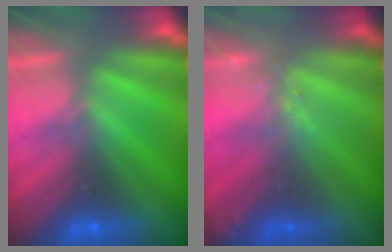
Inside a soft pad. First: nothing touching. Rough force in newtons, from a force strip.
{"total": 1.6}